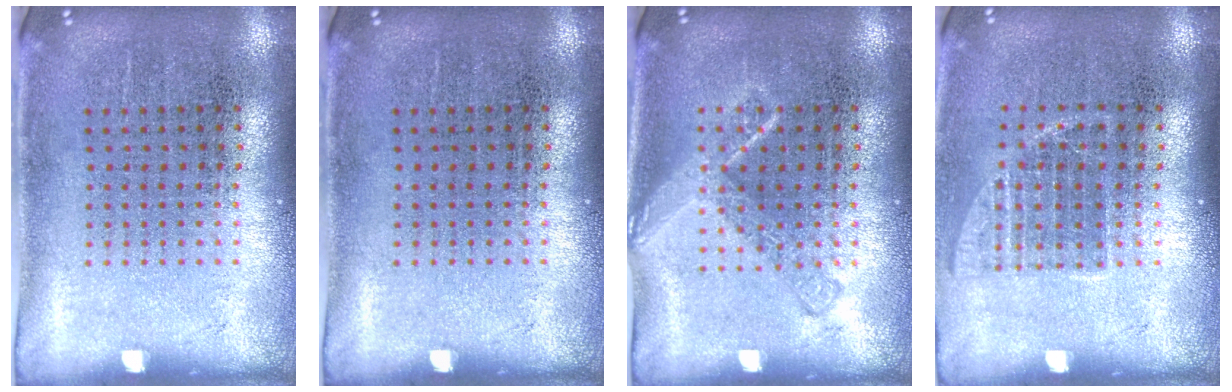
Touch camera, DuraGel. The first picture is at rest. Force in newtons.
{"total": 0.0}
{"total": 1.3, "press": 1.3, "slide": 0.2}
{"total": 1.2, "press": 1.0, "slide": 0.7}